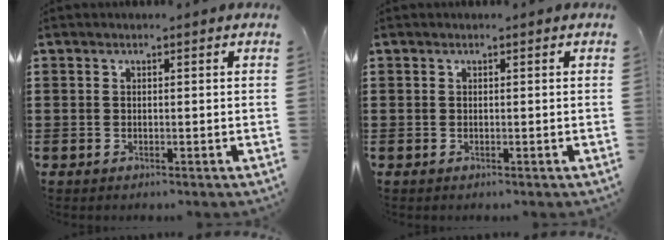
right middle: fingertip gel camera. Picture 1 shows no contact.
{"total": 0.0}